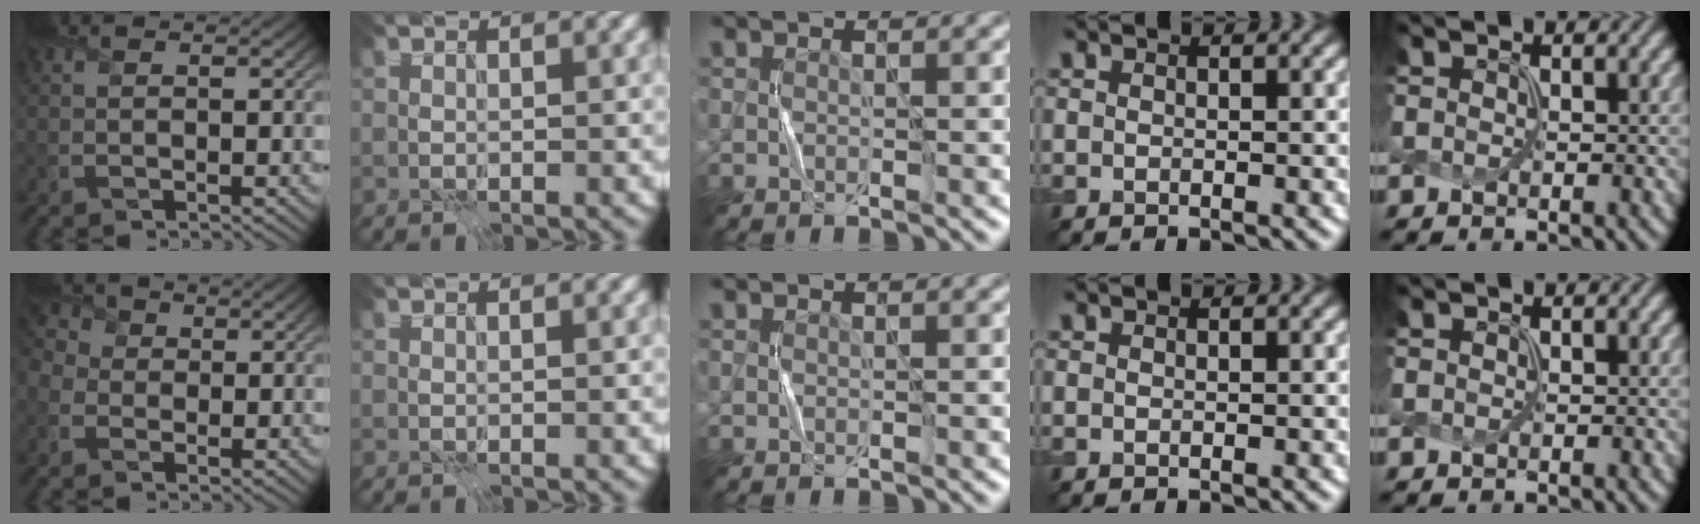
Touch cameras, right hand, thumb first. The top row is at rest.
{"thumb": {"total": 5.4, "force": [-0.4, 4.6, 2.8], "torque": [-0.099, 0.005, -0.013]}}